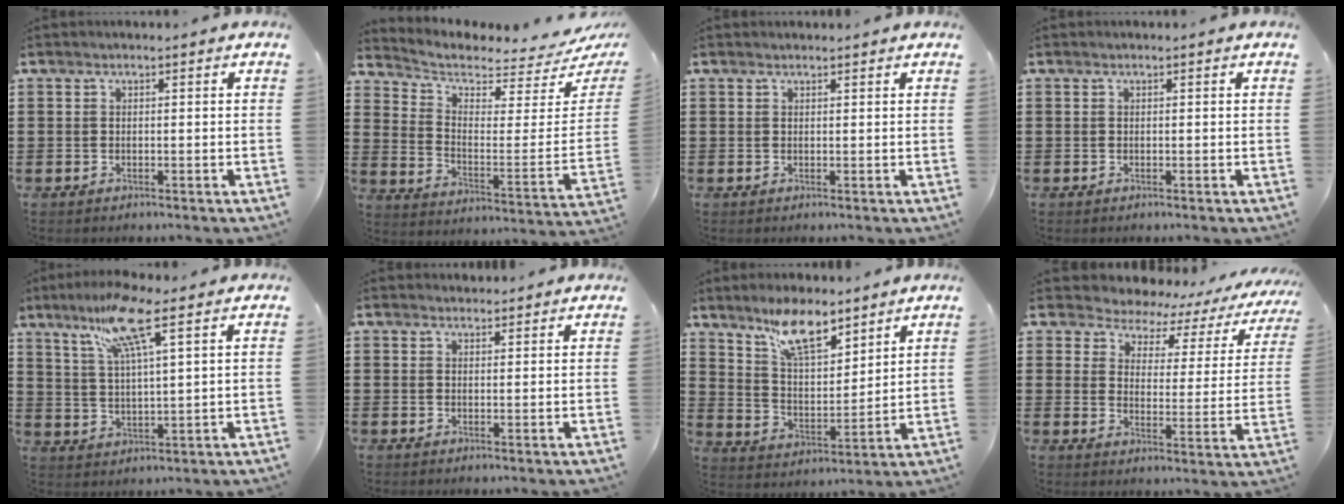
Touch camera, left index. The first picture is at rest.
{"total": 3.8, "force": [3.4, 1.2, 1.4], "torque": [-0.053, -0.039, 0.053]}
{"total": 0.9, "force": [0.9, 0.1, 0.1], "torque": [-0.004, 0.000, 0.018]}
{"total": 0.0}
{"total": 9.6, "force": [6.0, 0.7, 7.4], "torque": [-0.160, -0.002, 0.103]}
{"total": 1.7, "force": [1.6, 0.4, 0.0], "torque": [-0.004, 0.002, 0.033]}
{"total": 9.3, "force": [7.3, 2.6, 5.2], "torque": [-0.115, -0.024, 0.132]}
{"total": 3.9, "force": [3.6, 1.5, 0.5], "torque": [-0.037, -0.026, 0.054]}